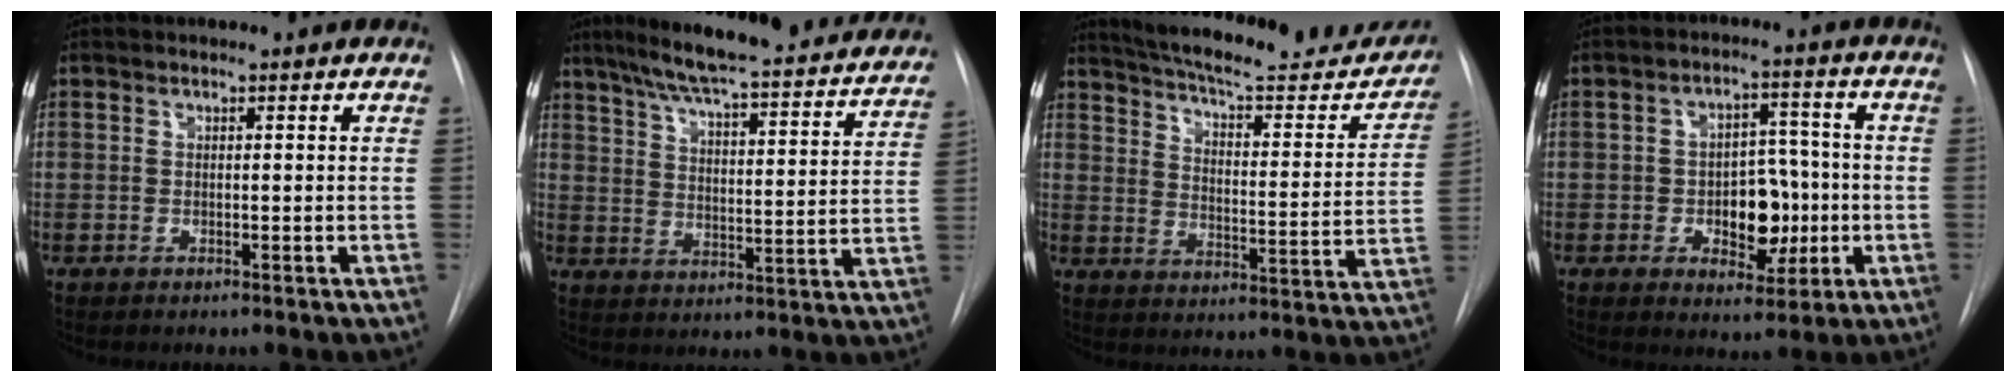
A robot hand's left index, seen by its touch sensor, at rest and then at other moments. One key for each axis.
{"total": 28.7, "fx": 25.0, "fy": 3.7, "fz": 13.6, "tx": -0.210, "ty": -0.046, "tz": 0.312}
{"total": 24.0, "fx": 21.2, "fy": 4.9, "fz": 9.9, "tx": -0.146, "ty": -0.048, "tz": 0.273}
{"total": 8.9, "fx": -2.6, "fy": 5.0, "fz": 6.9, "tx": -0.095, "ty": 0.014, "tz": -0.028}